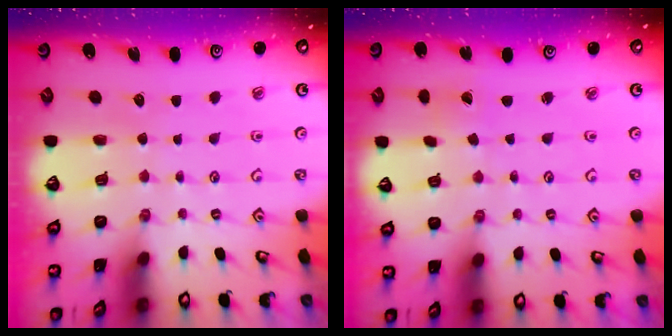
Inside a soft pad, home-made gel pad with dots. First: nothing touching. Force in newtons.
{"total": 0.7, "press": 0.7, "slide": 0.0}